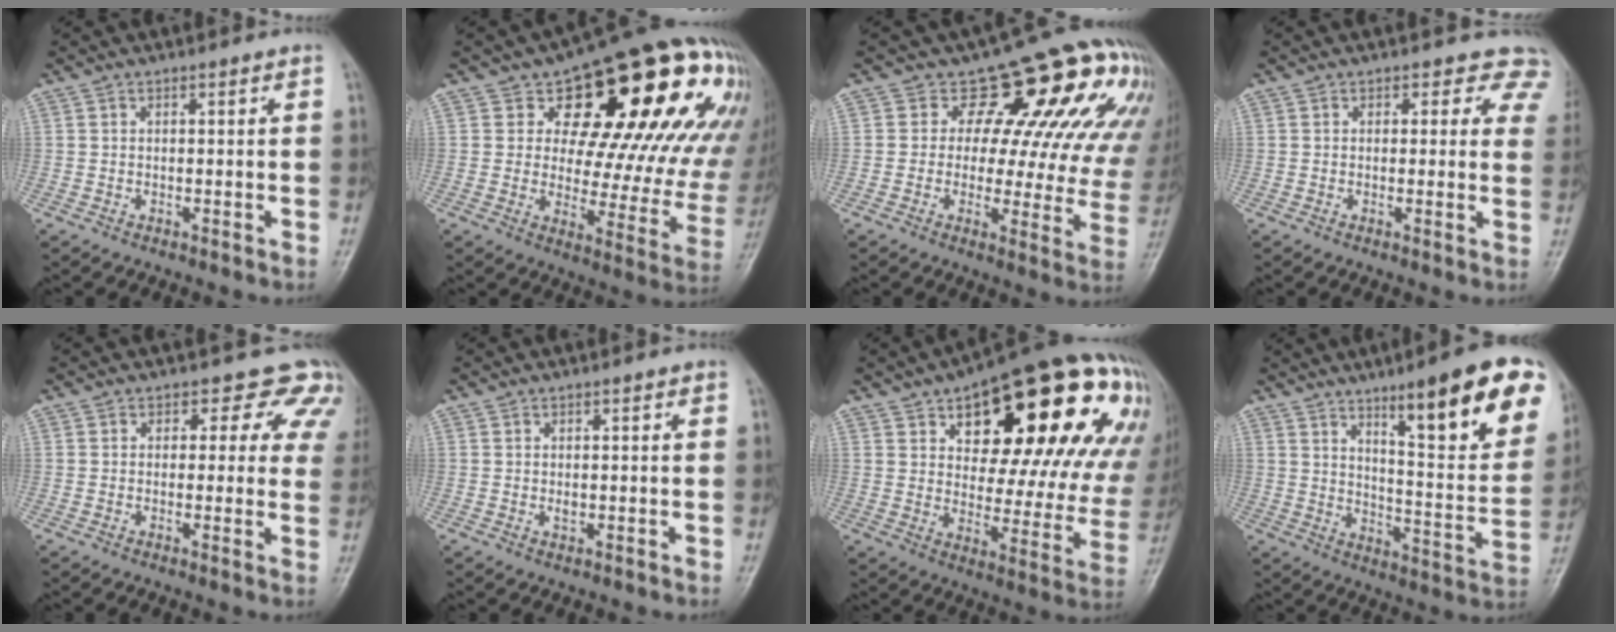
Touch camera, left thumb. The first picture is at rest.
{"total": 26.0, "force": [11.7, 13.4, 19.0], "torque": [-0.209, -0.011, 0.155]}
{"total": 18.7, "force": [9.9, 10.2, 12.2], "torque": [-0.096, -0.031, 0.096]}
{"total": 5.7, "force": [4.3, 3.5, 1.2], "torque": [0.035, -0.014, 0.021]}
{"total": 7.9, "force": [4.9, 5.3, 3.2], "torque": [0.013, -0.014, 0.031]}
{"total": 1.2, "force": [0.0, 0.9, 0.8], "torque": [-0.007, 0.000, 0.000]}
{"total": 31.7, "force": [14.2, 13.5, 24.9], "torque": [-0.281, 0.012, 0.205]}
{"total": 21.5, "force": [11.9, 4.6, 17.4], "torque": [-0.203, -0.049, 0.174]}